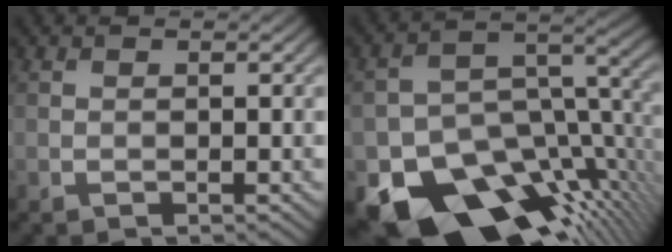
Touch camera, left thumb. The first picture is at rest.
{"total": 17.6, "force": [-9.7, 10.5, 10.3], "torque": [-0.178, -0.052, -0.134]}